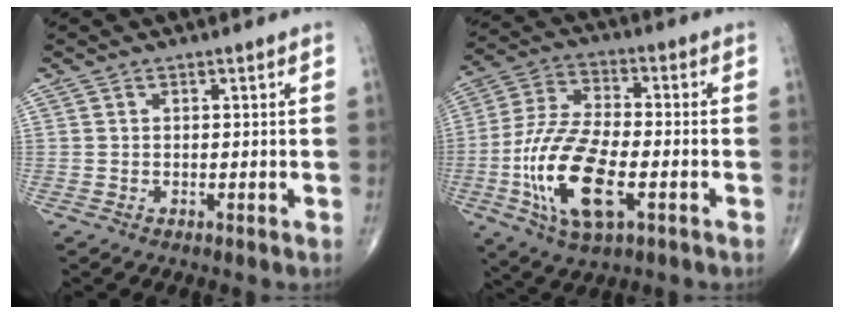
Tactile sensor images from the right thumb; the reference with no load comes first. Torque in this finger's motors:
{"motor_torque": [3.34, 1.63, 1.49, 0.09, 0.58]}